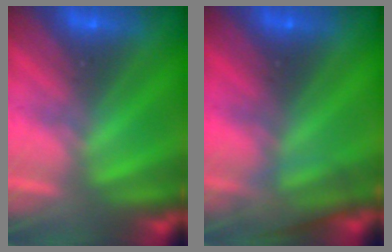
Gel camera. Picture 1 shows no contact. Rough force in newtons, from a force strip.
{"total": 2.8}